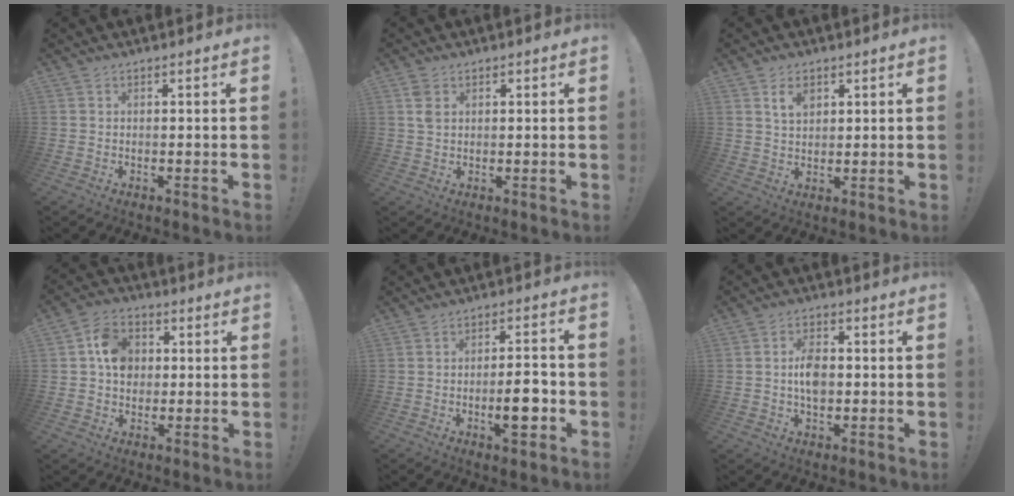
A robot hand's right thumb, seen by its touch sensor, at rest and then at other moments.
{"total": 3.9, "force": [1.3, 2.8, 2.4], "torque": [-0.037, 0.002, 0.024]}
{"total": 4.8, "force": [2.8, 3.0, 2.5], "torque": [-0.035, -0.006, 0.048]}
{"total": 9.8, "force": [1.5, 8.2, 5.2], "torque": [-0.072, 0.010, 0.033]}
{"total": 8.2, "force": [-2.5, 2.9, 7.3], "torque": [-0.099, 0.009, -0.042]}
{"total": 7.1, "force": [-0.6, 4.4, 5.5], "torque": [-0.086, 0.009, -0.012]}